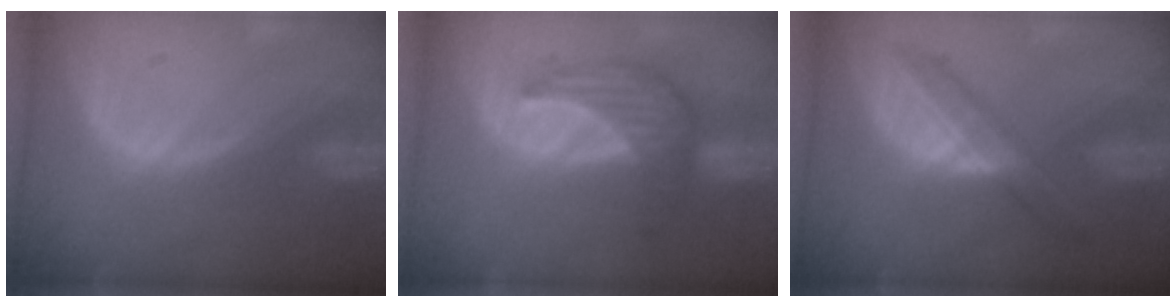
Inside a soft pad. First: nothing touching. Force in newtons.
{"total": 7.0, "press": 6.6, "slide": 2.3}
{"total": 5.8, "press": 5.8, "slide": 0.4}